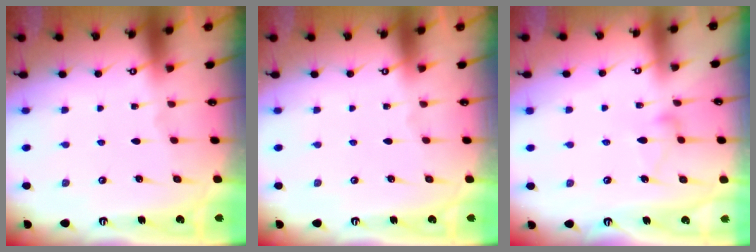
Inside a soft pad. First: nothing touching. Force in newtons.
{"total": 0.0}
{"total": 6.6, "press": 6.6, "slide": 0.3}